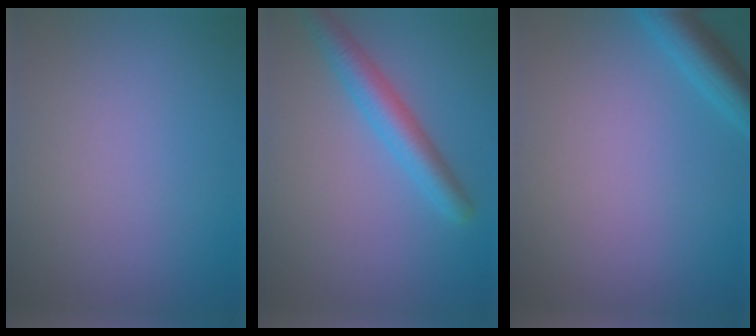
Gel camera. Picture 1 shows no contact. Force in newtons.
{"total": 3.7, "press": 3.7, "slide": 0.1}
{"total": 3.3, "press": 3.3, "slide": 0.2}